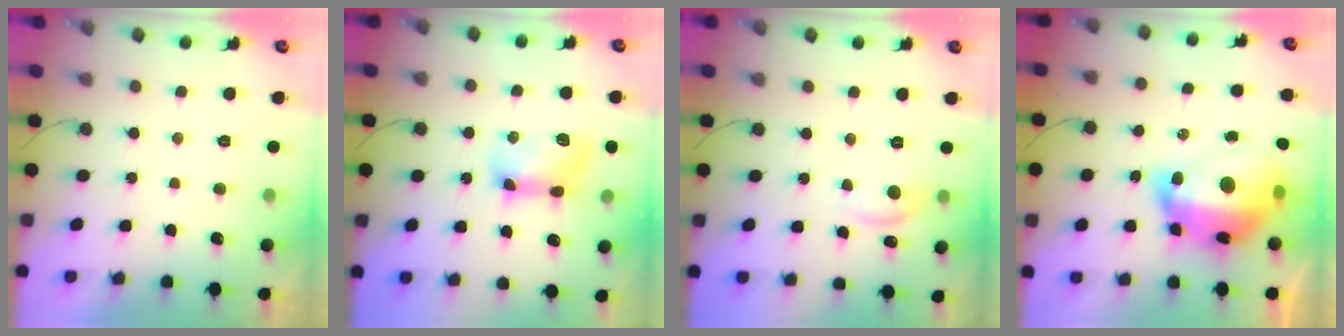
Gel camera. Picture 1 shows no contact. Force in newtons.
{"total": 10.3, "press": 10.2, "slide": 0.8}
{"total": 8.0, "press": 8.0, "slide": 0.6}
{"total": 20.2, "press": 20.1, "slide": 2.3}